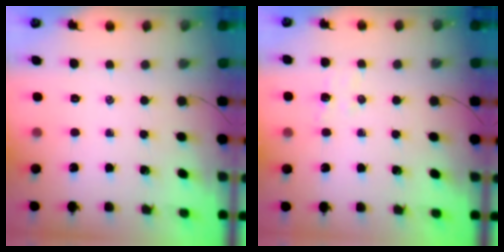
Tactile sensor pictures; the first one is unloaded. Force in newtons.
{"total": 5.1, "press": 4.9, "slide": 1.0}